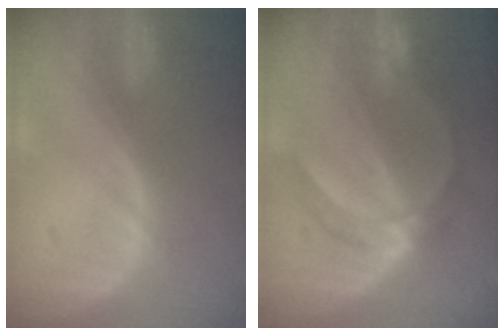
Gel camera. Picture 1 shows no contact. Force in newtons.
{"total": 5.8, "press": 5.6, "slide": 1.2}